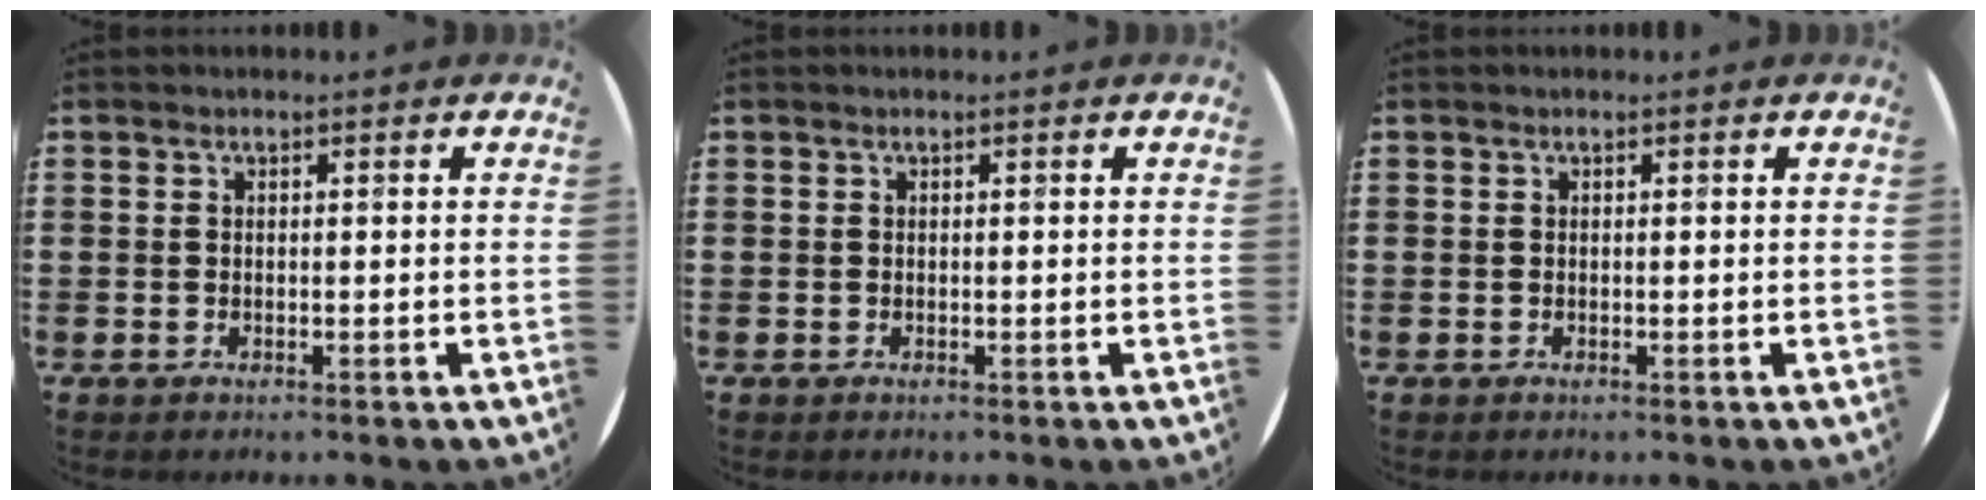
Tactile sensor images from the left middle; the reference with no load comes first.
{"total": 0.0}
{"total": 0.0}